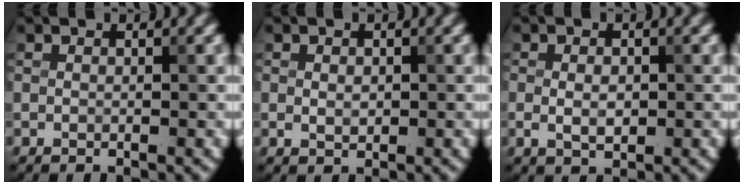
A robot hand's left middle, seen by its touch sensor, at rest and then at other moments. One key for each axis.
{"total": 1.2, "fx": 0.0, "fy": 0.9, "fz": 0.9, "tx": -0.015, "ty": -0.002, "tz": 0.002}
{"total": 2.1, "fx": -0.1, "fy": 1.2, "fz": 1.7, "tx": -0.033, "ty": -0.002, "tz": -0.002}